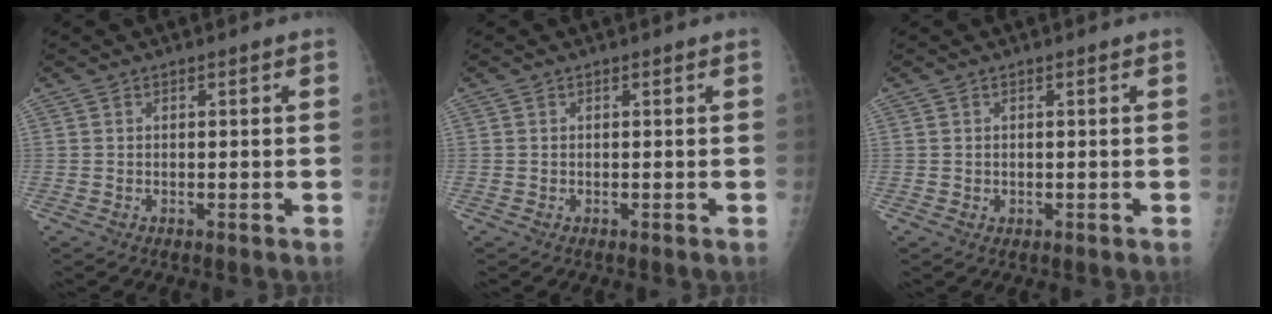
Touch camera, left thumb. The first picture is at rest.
{"total": 0.0}
{"total": 0.6, "force": [0.0, 0.6, 0.2], "torque": [-0.002, 0.000, 0.001]}